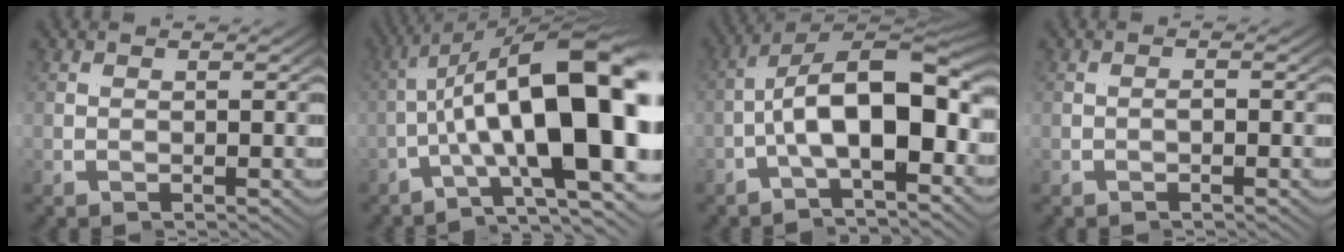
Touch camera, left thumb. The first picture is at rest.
{"total": 14.6, "force": [-1.6, 4.9, 13.7], "torque": [-0.200, 0.008, -0.040]}
{"total": 12.3, "force": [-1.9, 6.2, 10.4], "torque": [-0.197, -0.007, -0.036]}
{"total": 0.5, "force": [-0.5, 0.1, 0.1], "torque": [-0.009, -0.003, -0.010]}